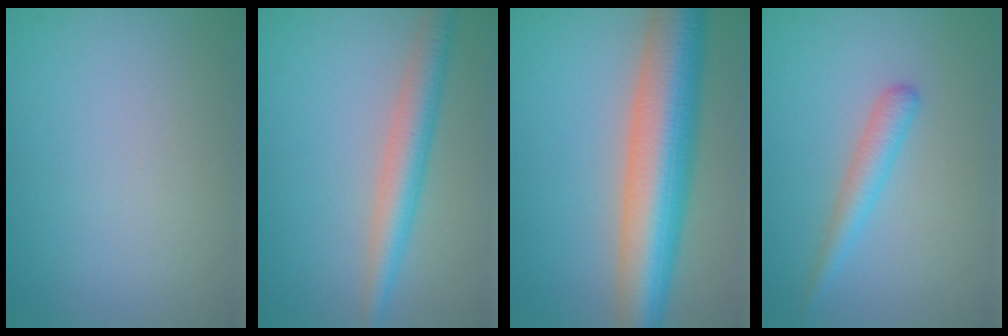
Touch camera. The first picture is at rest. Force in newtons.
{"total": 4.0, "press": 4.0, "slide": 0.1}
{"total": 10.8, "press": 10.8, "slide": 0.4}
{"total": 2.2, "press": 2.2, "slide": 0.0}